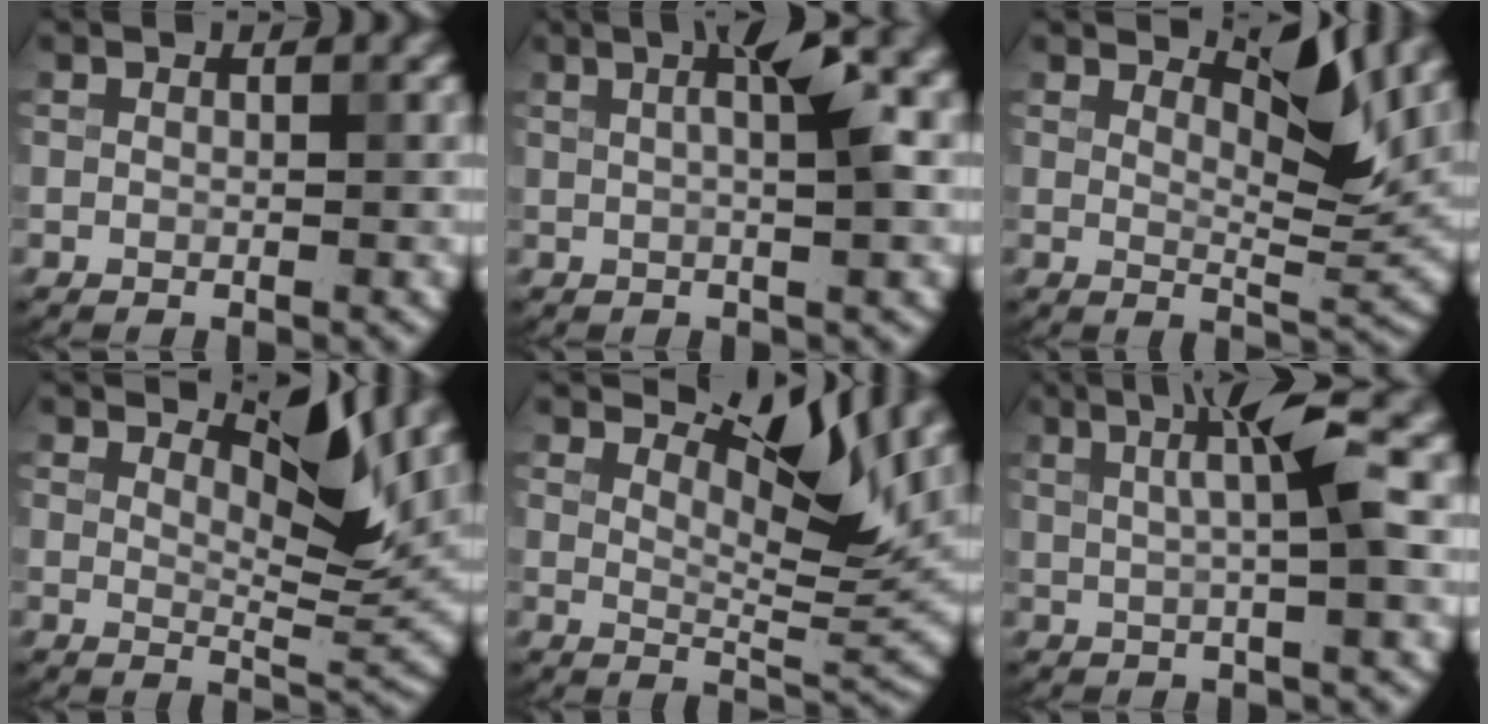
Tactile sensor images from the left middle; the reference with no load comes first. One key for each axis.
{"total": 4.6, "fx": 0.3, "fy": 0.5, "fz": 4.5, "tx": -0.076, "ty": 0.011, "tz": 0.018}
{"total": 3.4, "fx": 2.4, "fy": 0.3, "fz": 2.4, "tx": -0.054, "ty": -0.005, "tz": 0.055}
{"total": 3.8, "fx": 2.7, "fy": 0.5, "fz": 2.7, "tx": -0.058, "ty": -0.004, "tz": 0.059}
{"total": 6.2, "fx": 3.9, "fy": 1.3, "fz": 4.6, "tx": -0.084, "ty": 0.001, "tz": 0.085}
{"total": 4.8, "fx": 0.5, "fy": 0.1, "fz": 4.8, "tx": -0.085, "ty": 0.010, "tz": 0.024}